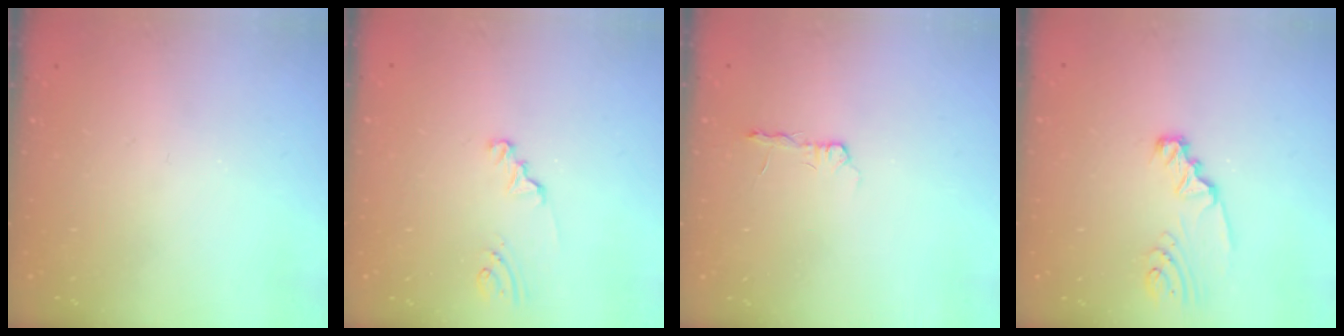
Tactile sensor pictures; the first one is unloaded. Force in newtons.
{"total": 1.7, "press": 1.7, "slide": 0.2}
{"total": 2.7, "press": 2.7, "slide": 0.4}
{"total": 3.1, "press": 3.1, "slide": 0.3}